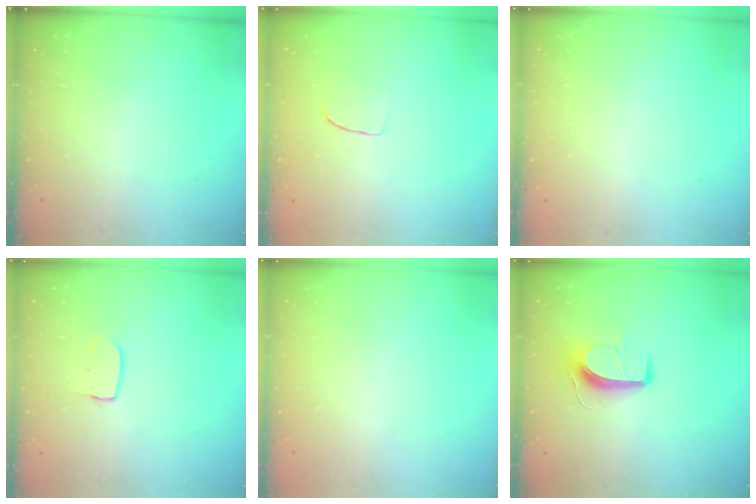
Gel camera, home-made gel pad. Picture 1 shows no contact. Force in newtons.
{"total": 5.4, "press": 5.3, "slide": 0.4}
{"total": 0.0}
{"total": 6.7, "press": 6.6, "slide": 0.4}
{"total": 0.0}
{"total": 9.9, "press": 9.9, "slide": 0.2}